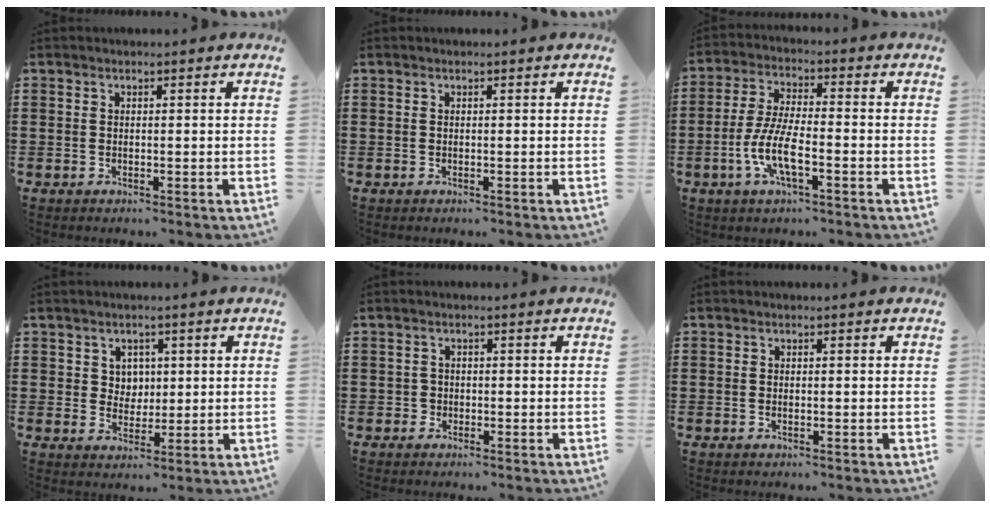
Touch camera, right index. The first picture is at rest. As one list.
[{"total": 0.0}, {"total": 7.8, "force": [-3.1, 2.0, 6.9], "torque": [-0.161, -0.015, -0.064]}, {"total": 3.4, "force": [1.4, 3.1, 0.6], "torque": [-0.026, 0.013, 0.024]}, {"total": 1.0, "force": [-0.4, 1.0, 0.1], "torque": [-0.006, 0.003, -0.010]}, {"total": 0.0}]